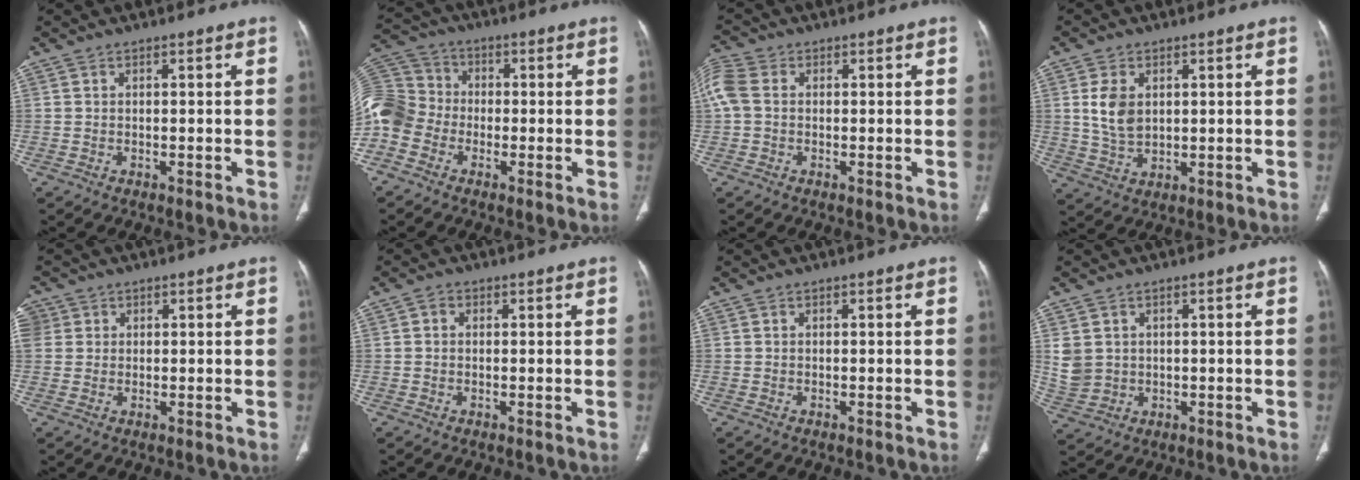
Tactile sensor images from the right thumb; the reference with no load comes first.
{"total": 12.2, "force": [-3.3, 9.9, 6.3], "torque": [-0.139, 0.038, -0.075]}
{"total": 6.1, "force": [0.2, 4.6, 4.0], "torque": [-0.107, 0.017, -0.002]}
{"total": 6.6, "force": [1.4, 4.5, 4.7], "torque": [-0.080, -0.005, 0.034]}
{"total": 6.5, "force": [1.8, 5.8, 2.1], "torque": [-0.056, 0.016, 0.040]}
{"total": 1.3, "force": [0.2, 1.2, 0.7], "torque": [-0.001, 0.004, -0.001]}
{"total": 0.0}
{"total": 5.2, "force": [1.1, 4.6, 2.4], "torque": [-0.044, -0.003, 0.035]}